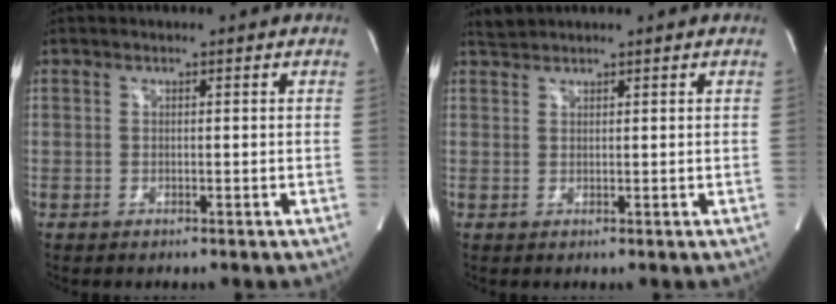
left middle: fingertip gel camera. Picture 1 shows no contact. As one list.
[{"total": 1.4, "force": [1.4, -0.1, -0.2], "torque": [-0.007, 0.009, 0.034]}]